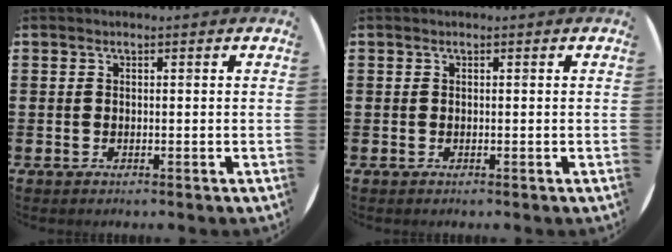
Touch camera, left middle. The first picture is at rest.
{"total": 0.0}